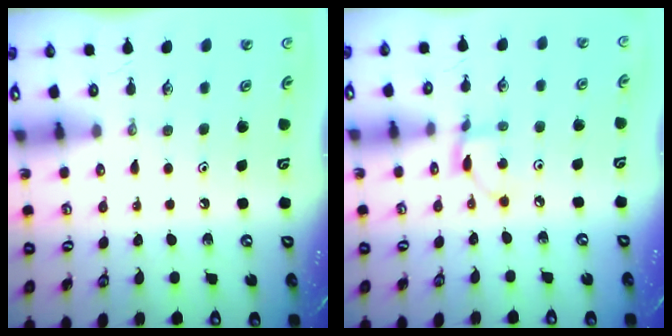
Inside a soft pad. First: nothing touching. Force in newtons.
{"total": 3.1, "press": 3.1, "slide": 0.2}